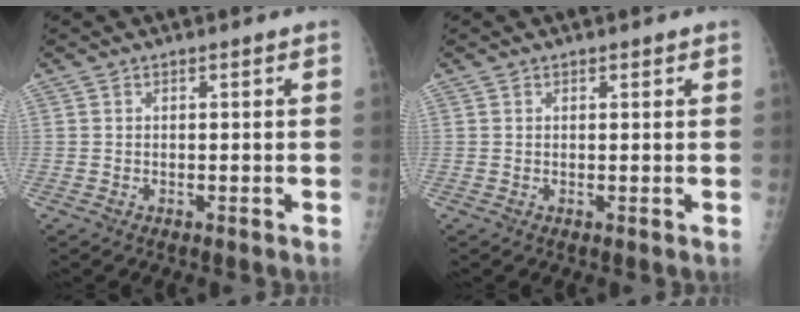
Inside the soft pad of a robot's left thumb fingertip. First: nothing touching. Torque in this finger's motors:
{"motor_torque": [-0.02, 0.12, 0.01, 0.07, -0.01]}